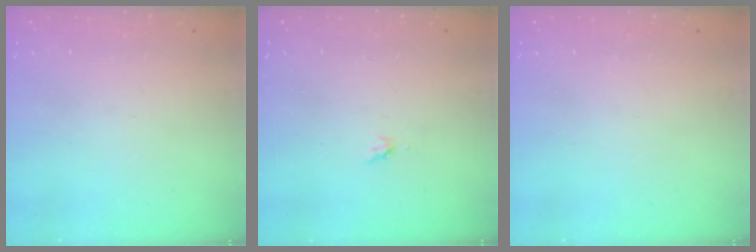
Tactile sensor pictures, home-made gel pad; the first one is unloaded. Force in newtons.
{"total": 3.5, "press": 3.4, "slide": 0.5}
{"total": 0.0}